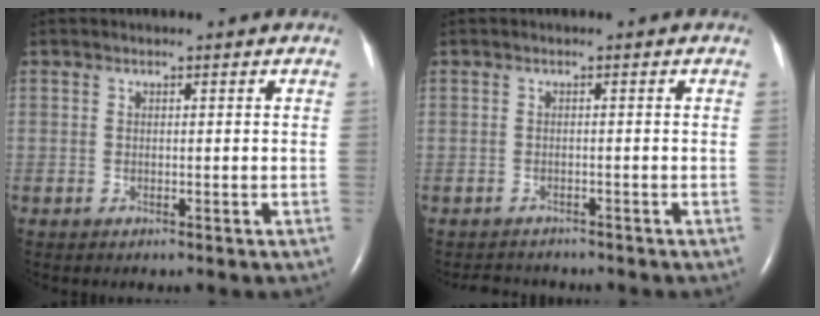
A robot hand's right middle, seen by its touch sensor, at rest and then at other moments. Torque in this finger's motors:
{"motor_torque": [0.00, 0.00, -0.05, 0.00]}